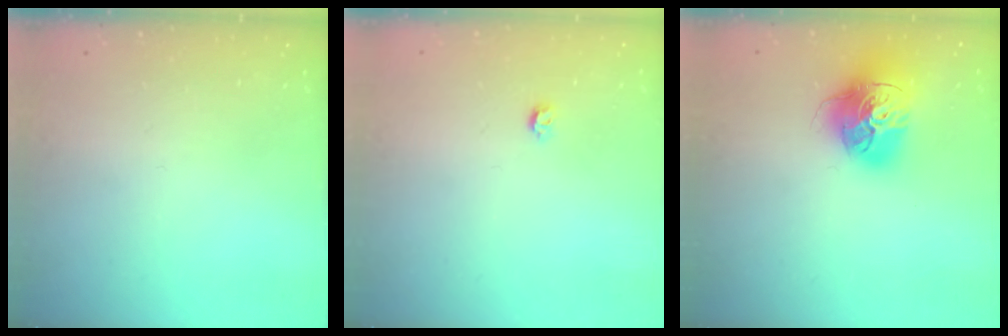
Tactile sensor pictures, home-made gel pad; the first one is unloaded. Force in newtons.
{"total": 3.5, "press": 3.5, "slide": 0.5}
{"total": 17.5, "press": 17.3, "slide": 2.0}